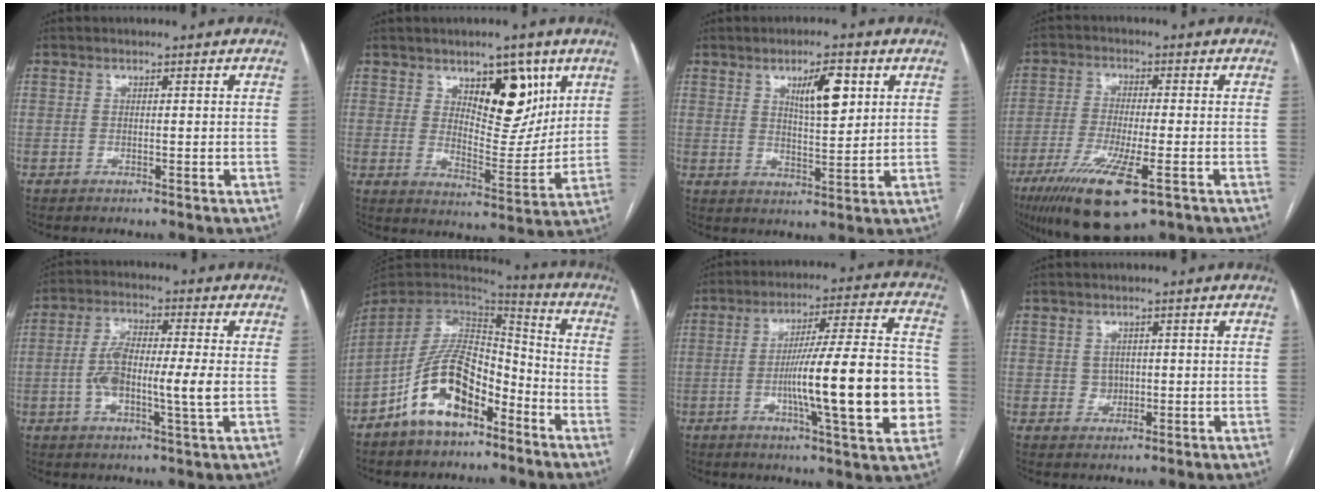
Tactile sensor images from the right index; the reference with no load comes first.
{"total": 10.8, "force": [5.3, 4.9, 8.0], "torque": [-0.112, -0.005, 0.092]}
{"total": 7.1, "force": [3.0, 1.8, 6.1], "torque": [-0.102, 0.002, 0.051]}
{"total": 13.3, "force": [-7.2, 2.4, 10.9], "torque": [-0.205, -0.037, -0.121]}
{"total": 9.7, "force": [-0.9, 1.6, 9.5], "torque": [-0.184, 0.010, -0.022]}
{"total": 13.0, "force": [-6.8, 6.2, 9.1], "torque": [-0.178, 0.018, -0.122]}
{"total": 19.6, "force": [-3.5, 1.7, 19.2], "torque": [-0.274, 0.014, -0.048]}
{"total": 2.1, "force": [0.2, 1.9, 0.9], "torque": [-0.013, 0.000, 0.007]}